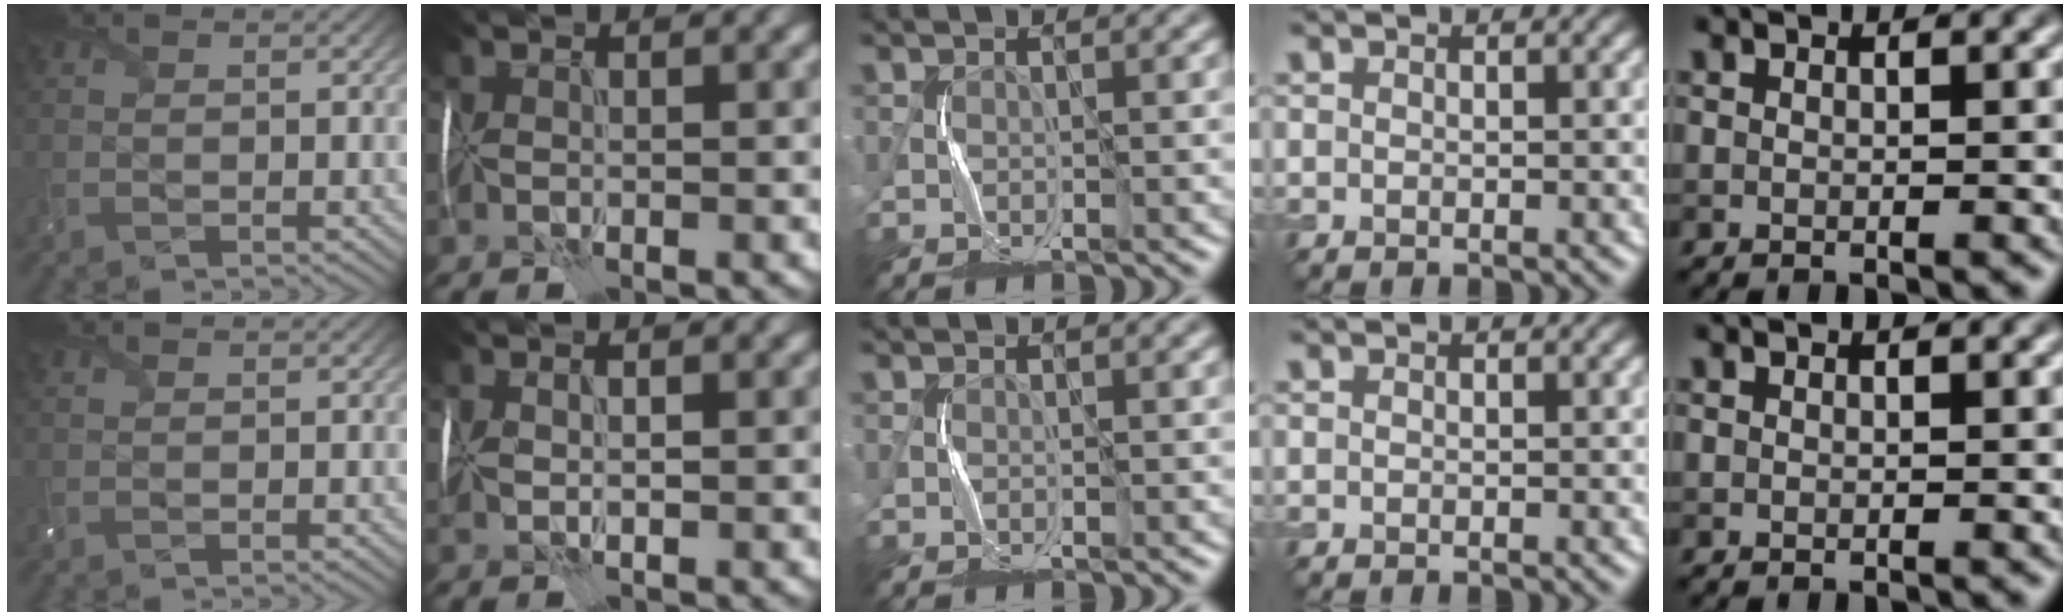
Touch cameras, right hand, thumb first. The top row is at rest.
{"thumb": {"total": 0.6, "force": [0.5, 0.2, 0.3], "torque": [-0.014, 0.003, 0.011]}, "index": {"total": 0.7, "force": [0.4, -0.4, -0.4], "torque": [-0.009, 0.000, 0.010]}}